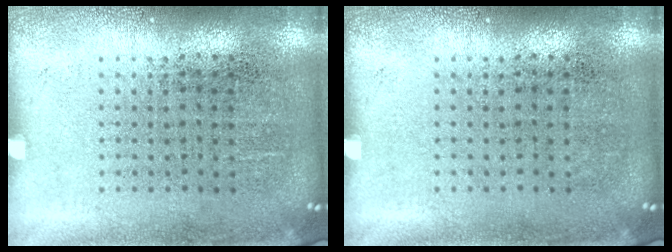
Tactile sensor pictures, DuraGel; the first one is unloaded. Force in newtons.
{"total": 0.0}